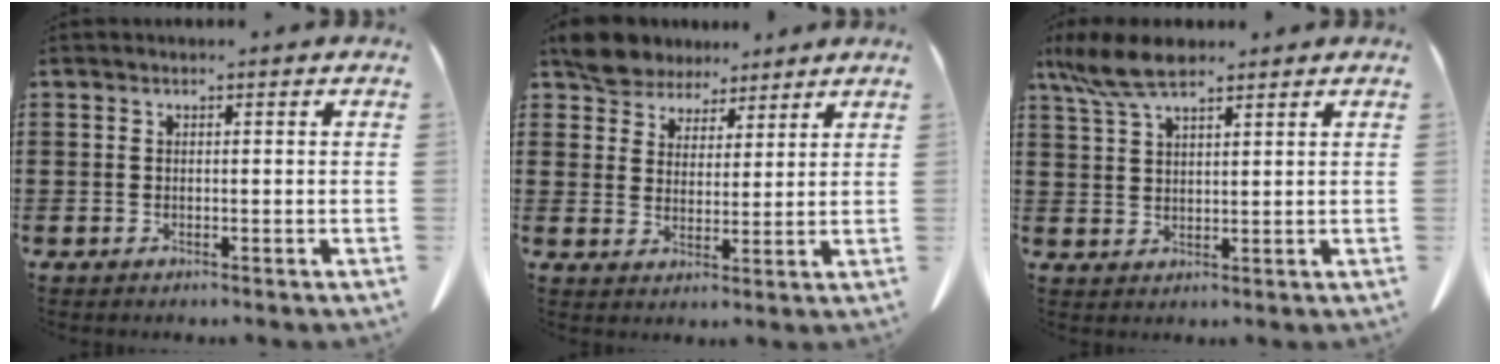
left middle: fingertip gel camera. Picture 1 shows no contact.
{"total": 6.1, "force": [5.5, 2.4, 0.6], "torque": [-0.041, -0.013, 0.106]}
{"total": 6.9, "force": [5.0, 1.9, 4.2], "torque": [-0.102, -0.006, 0.092]}